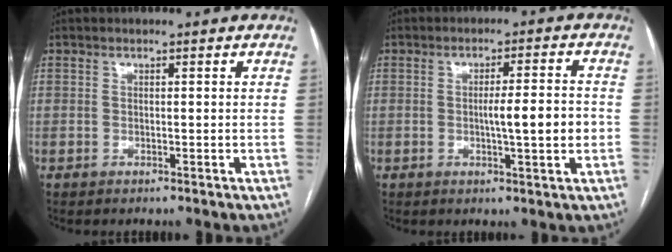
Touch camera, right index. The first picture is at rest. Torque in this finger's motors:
{"motor_torque": [1.02, 0.05, 0.49, 0.11]}